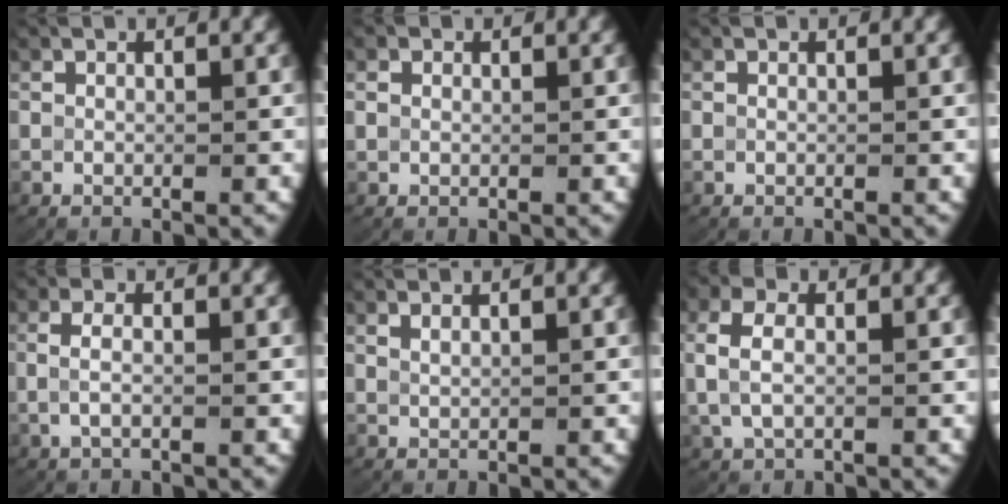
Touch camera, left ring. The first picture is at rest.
{"total": 0.7, "force": [0.4, 0.5, 0.3], "torque": [-0.008, -0.003, 0.012]}
{"total": 0.0}
{"total": 2.2, "force": [-0.1, 0.8, 2.0], "torque": [-0.054, -0.004, 0.000]}
{"total": 1.1, "force": [1.0, -0.3, 0.3], "torque": [-0.009, 0.001, 0.025]}
{"total": 3.6, "force": [0.8, 2.3, 2.7], "torque": [-0.076, 0.000, 0.017]}